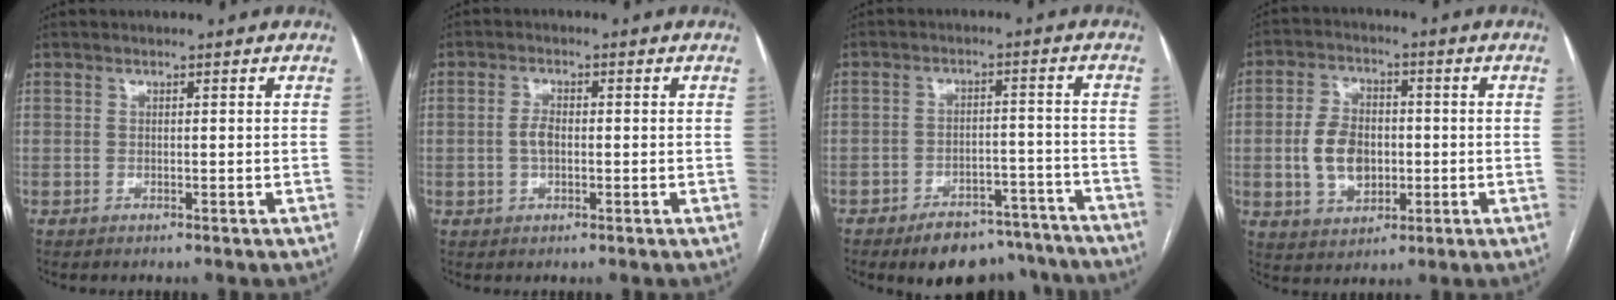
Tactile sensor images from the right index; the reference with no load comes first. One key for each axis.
{"total": 2.7, "fx": -0.3, "fy": 1.4, "fz": 2.3, "tx": -0.048, "ty": 0.005, "tz": -0.006}
{"total": 13.9, "fx": -11.8, "fy": 5.7, "fz": 4.4, "tx": -0.037, "ty": 0.027, "tz": -0.149}
{"total": 8.9, "fx": -0.8, "fy": 6.1, "fz": 6.5, "tx": -0.134, "ty": 0.012, "tz": -0.008}